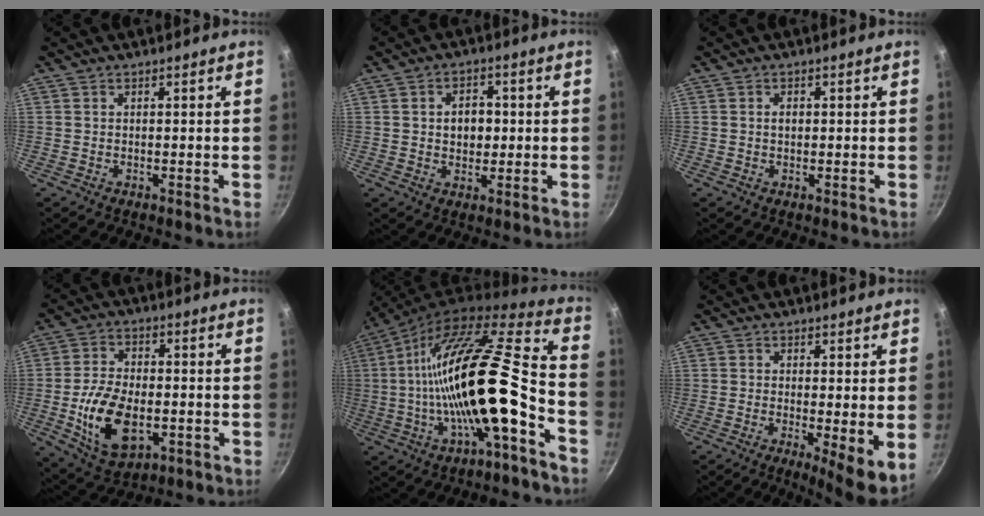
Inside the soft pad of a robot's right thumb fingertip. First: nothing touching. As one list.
[{"total": 5.6, "force": [0.4, 4.2, 3.7], "torque": [-0.034, 0.005, 0.005]}, {"total": 1.3, "force": [0.1, 0.9, 1.0], "torque": [-0.013, 0.003, 0.003]}, {"total": 14.3, "force": [-3.1, 8.4, 11.2], "torque": [-0.194, 0.007, -0.047]}, {"total": 20.5, "force": [-6.2, 4.7, 18.9], "torque": [-0.290, 0.046, -0.110]}, {"total": 7.1, "force": [-0.7, 1.5, 6.9], "torque": [-0.092, -0.023, -0.008]}]